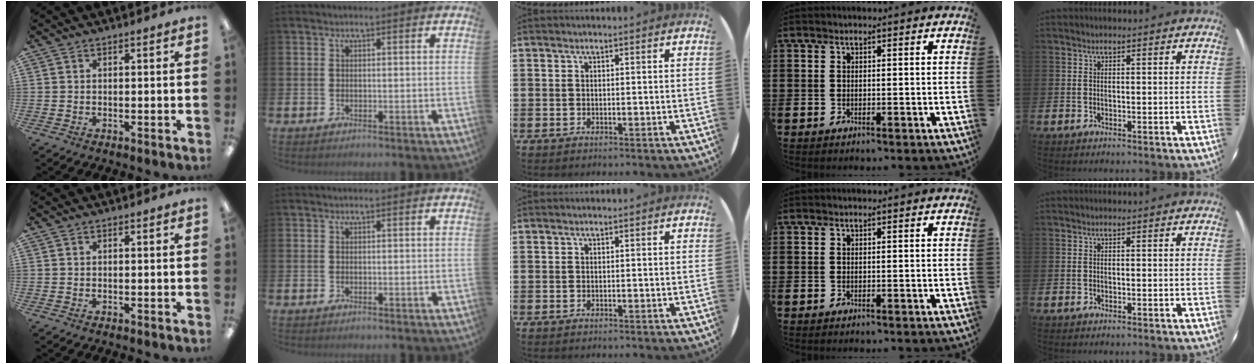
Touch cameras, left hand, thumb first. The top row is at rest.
{}